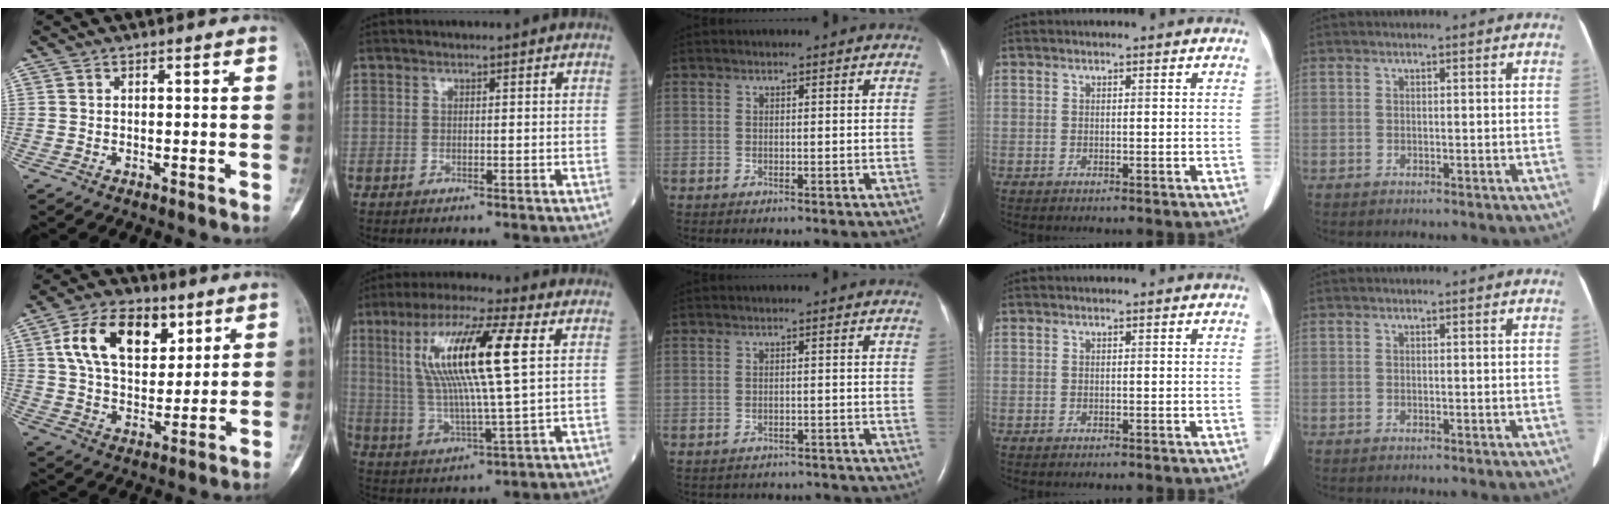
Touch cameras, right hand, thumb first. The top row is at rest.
{"thumb": {"total": 15.3, "force": [6.0, 9.3, 10.5], "torque": [-0.149, -0.014, 0.110]}, "index": {"total": 16.1, "force": [4.3, 1.2, 15.5], "torque": [-0.310, 0.013, 0.072]}, "middle": {"total": 7.5, "force": [-7.0, 2.4, 0.7], "torque": [-0.013, 0.008, -0.073]}}